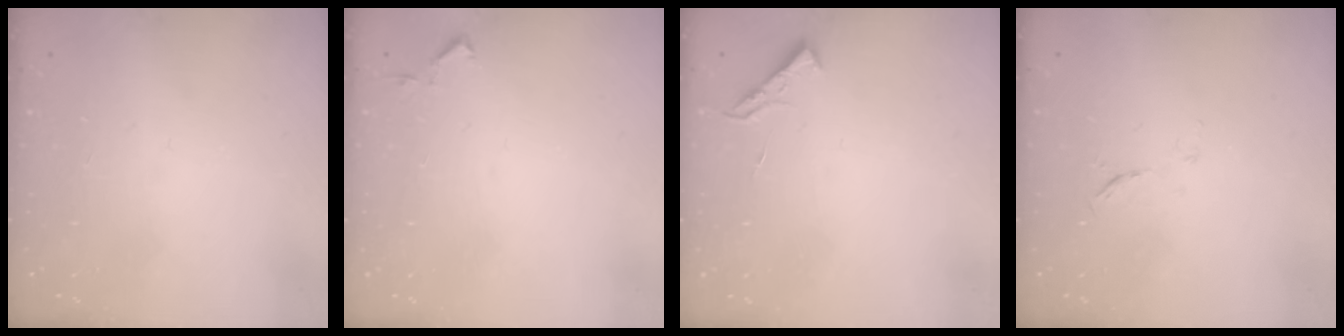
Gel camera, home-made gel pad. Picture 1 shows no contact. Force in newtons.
{"total": 3.1, "press": 3.1, "slide": 0.6}
{"total": 4.3, "press": 4.2, "slide": 0.7}
{"total": 4.3, "press": 4.1, "slide": 1.3}